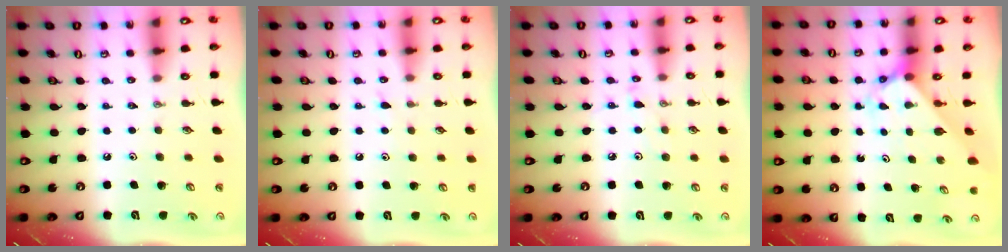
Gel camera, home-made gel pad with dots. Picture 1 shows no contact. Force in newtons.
{"total": 5.7, "press": 5.7, "slide": 0.7}
{"total": 3.9, "press": 3.9, "slide": 0.5}
{"total": 2.3, "press": 2.3, "slide": 0.2}